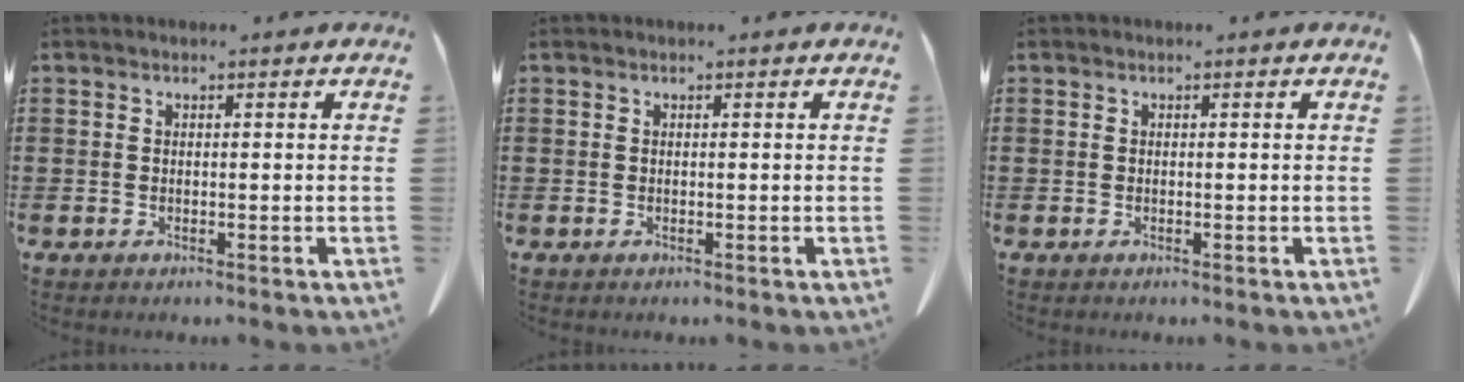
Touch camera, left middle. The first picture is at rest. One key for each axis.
{"total": 0.0}
{"total": 0.0}